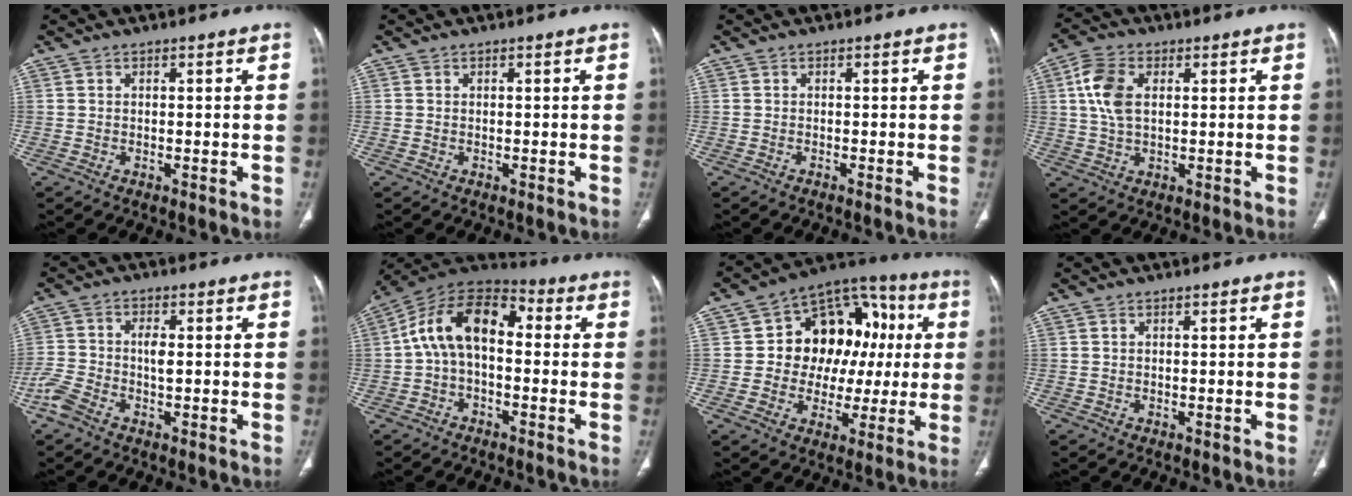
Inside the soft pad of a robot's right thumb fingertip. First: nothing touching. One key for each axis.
{"total": 0.0}
{"total": 0.6, "fx": -0.5, "fy": -0.1, "fz": 0.3, "tx": -0.005, "ty": 0.000, "tz": -0.008}
{"total": 7.8, "fx": 1.8, "fy": 4.6, "fz": 6.0, "tx": -0.130, "ty": 0.007, "tz": 0.035}
{"total": 6.0, "fx": -1.9, "fy": 3.0, "fz": 4.8, "tx": -0.119, "ty": 0.019, "tz": -0.039}
{"total": 13.2, "fx": 0.5, "fy": 7.9, "fz": 10.6, "tx": -0.168, "ty": 0.047, "tz": -0.007}
{"total": 17.5, "fx": 1.9, "fy": 13.6, "fz": 10.9, "tx": -0.076, "ty": 0.038, "tz": 0.029}
{"total": 0.0}